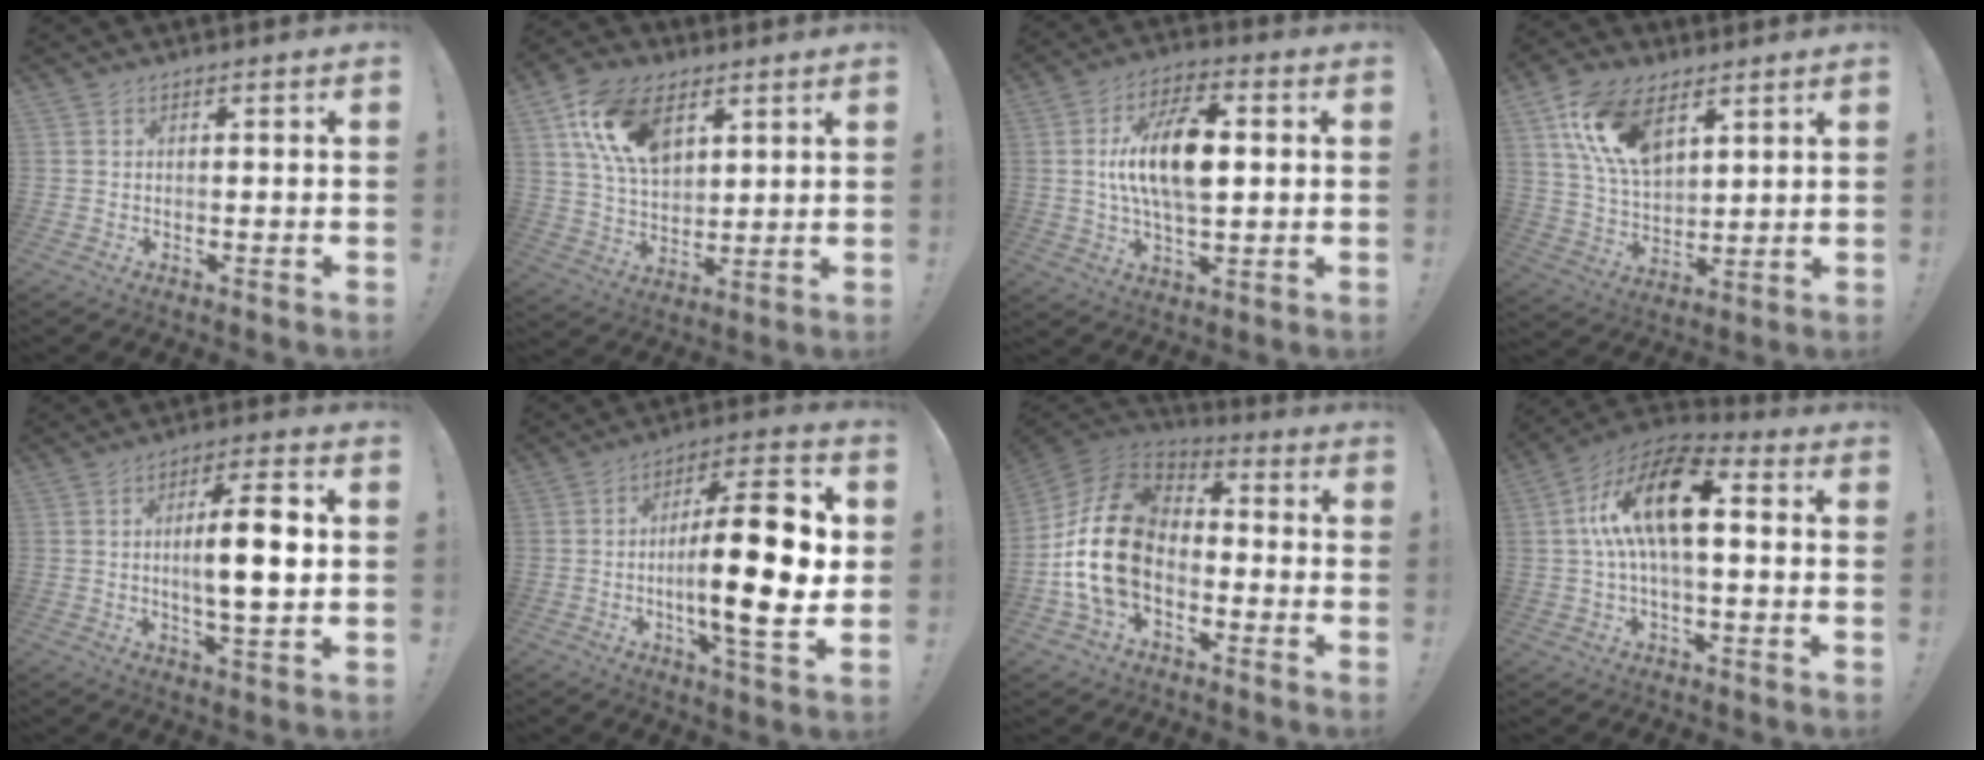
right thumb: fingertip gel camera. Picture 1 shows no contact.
{"total": 17.2, "force": [7.8, 10.5, 11.1], "torque": [-0.206, -0.022, 0.147]}
{"total": 15.9, "force": [1.7, 8.4, 13.4], "torque": [-0.234, 0.004, 0.026]}
{"total": 17.0, "force": [8.6, 9.8, 10.9], "torque": [-0.214, -0.030, 0.161]}
{"total": 10.5, "force": [0.4, 2.2, 10.2], "torque": [-0.172, 0.005, -0.002]}
{"total": 21.3, "force": [-1.1, 5.6, 20.6], "torque": [-0.328, -0.002, -0.022]}
{"total": 20.1, "force": [-3.1, 13.4, 14.7], "torque": [-0.281, 0.033, -0.045]}
{"total": 17.5, "force": [3.1, 7.5, 15.5], "torque": [-0.282, 0.002, 0.050]}